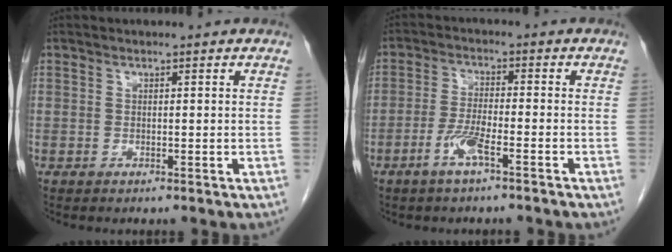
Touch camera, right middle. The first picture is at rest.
{"total": 4.8, "force": [-2.8, 0.6, 3.8], "torque": [-0.085, -0.003, -0.057]}